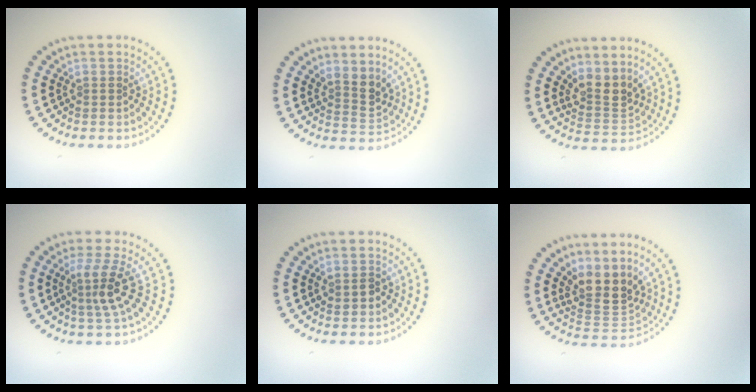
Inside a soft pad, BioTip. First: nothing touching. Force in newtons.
{"total": 2.6, "press": 2.0, "slide": 1.7}
{"total": 3.0, "press": 2.3, "slide": 1.9}
{"total": 3.2, "press": 2.3, "slide": 2.2}
{"total": 1.2, "press": 1.2, "slide": 0.0}
{"total": 3.9, "press": 3.0, "slide": 2.5}